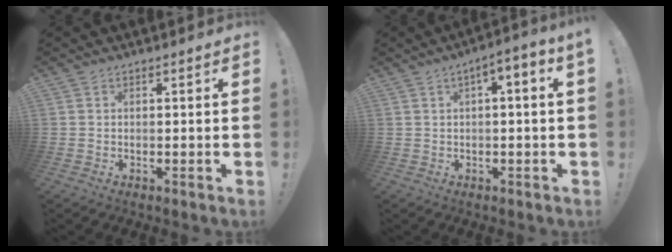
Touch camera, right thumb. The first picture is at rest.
{"total": 4.1, "force": [-0.1, 0.4, 4.1], "torque": [-0.059, -0.003, -0.005]}